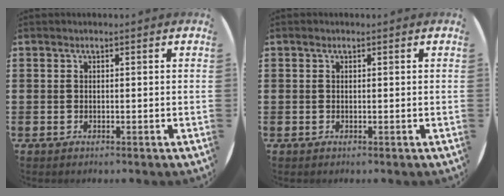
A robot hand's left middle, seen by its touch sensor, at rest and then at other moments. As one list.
[{"total": 0.0}]